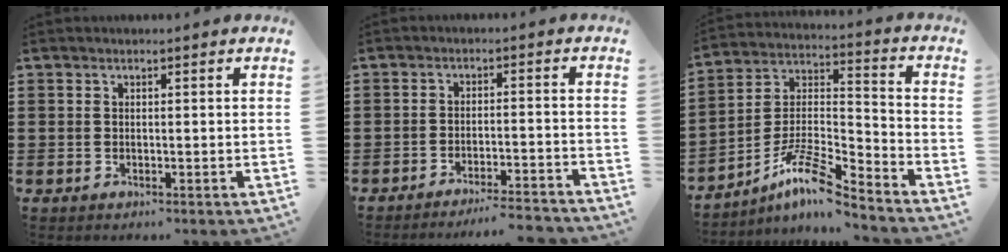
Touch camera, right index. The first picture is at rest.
{"total": 4.1, "force": [-3.9, -0.6, 0.9], "torque": [-0.017, -0.009, -0.080]}
{"total": 10.4, "force": [-8.4, 1.3, 6.0], "torque": [-0.128, 0.004, -0.169]}